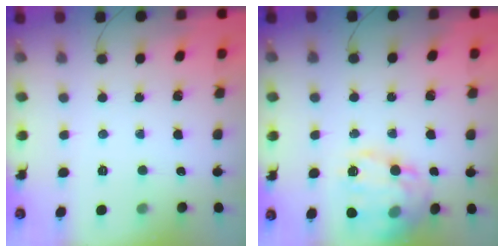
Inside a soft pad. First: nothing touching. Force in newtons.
{"total": 20.0, "press": 19.9, "slide": 2.1}